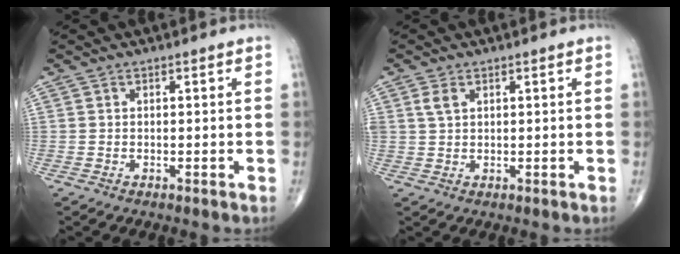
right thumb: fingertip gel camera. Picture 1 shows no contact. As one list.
[{"total": 2.4, "force": [1.2, 1.4, 1.6], "torque": [-0.033, 0.002, 0.028]}]